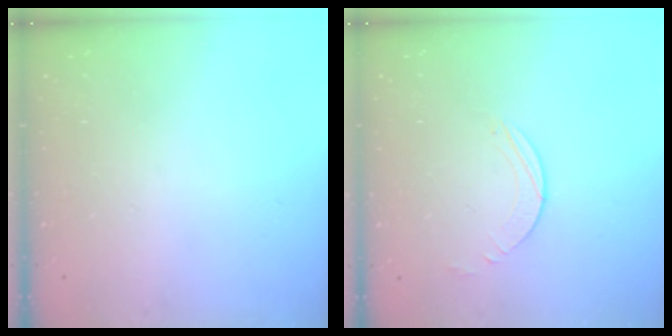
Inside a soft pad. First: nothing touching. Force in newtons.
{"total": 3.9, "press": 3.9, "slide": 0.3}